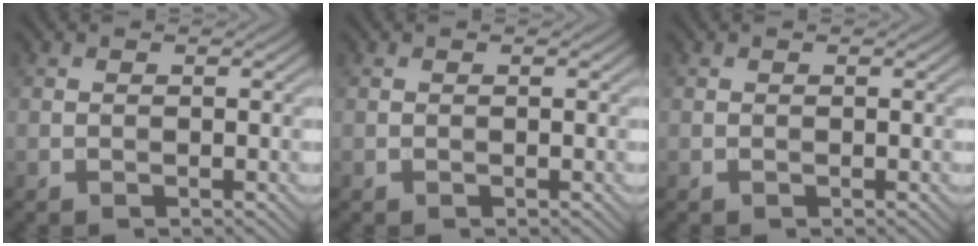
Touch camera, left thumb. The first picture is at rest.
{"total": 0.0}
{"total": 0.0}